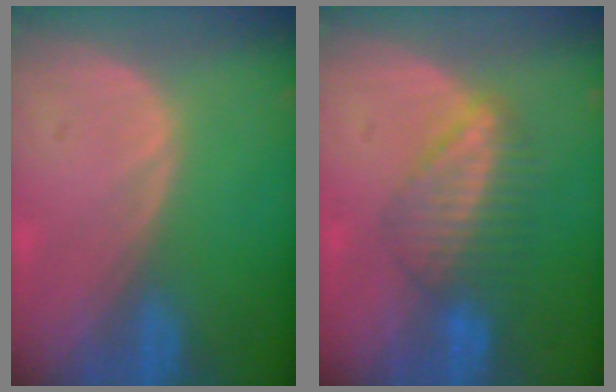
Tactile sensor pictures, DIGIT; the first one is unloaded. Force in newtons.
{"total": 6.4, "press": 6.0, "slide": 2.0}